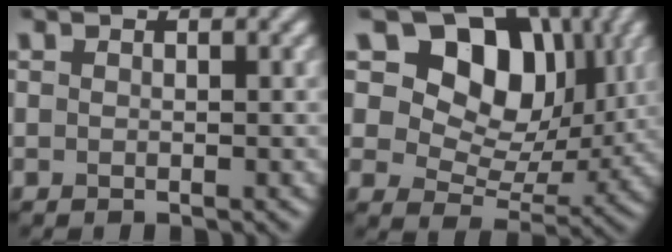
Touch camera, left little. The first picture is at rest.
{"total": 12.5, "force": [5.3, 8.5, 7.4], "torque": [-0.124, 0.024, 0.071]}